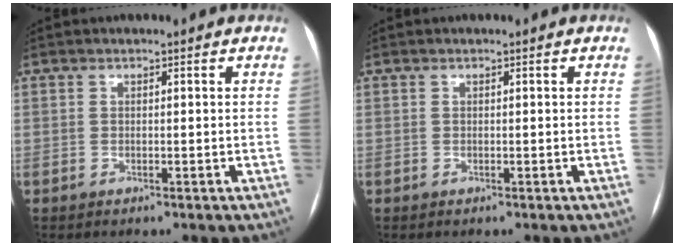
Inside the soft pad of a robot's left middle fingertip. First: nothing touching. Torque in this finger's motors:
{"motor_torque": [0.14, -0.17, 0.06, 0.00]}